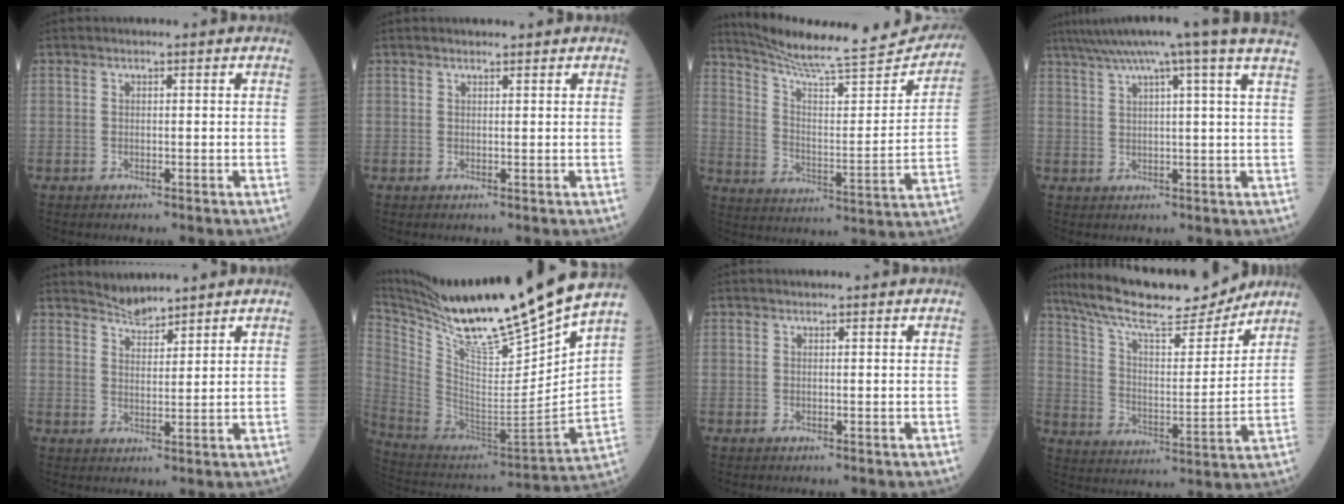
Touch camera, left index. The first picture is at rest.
{"total": 1.3, "force": [1.3, 0.1, 0.3], "torque": [-0.007, 0.010, 0.021]}
{"total": 24.2, "force": [22.6, 1.4, 8.6], "torque": [-0.136, -0.065, 0.308]}
{"total": 15.7, "force": [12.3, -2.2, 9.5], "torque": [-0.156, 0.013, 0.156]}
{"total": 3.2, "force": [3.2, 0.1, 0.0], "torque": [-0.006, 0.005, 0.061]}
{"total": 27.8, "force": [22.6, -0.8, 16.1], "torque": [-0.283, -0.059, 0.380]}
{"total": 0.0}
{"total": 18.0, "force": [15.9, 2.7, 8.1], "torque": [-0.148, 0.006, 0.259]}